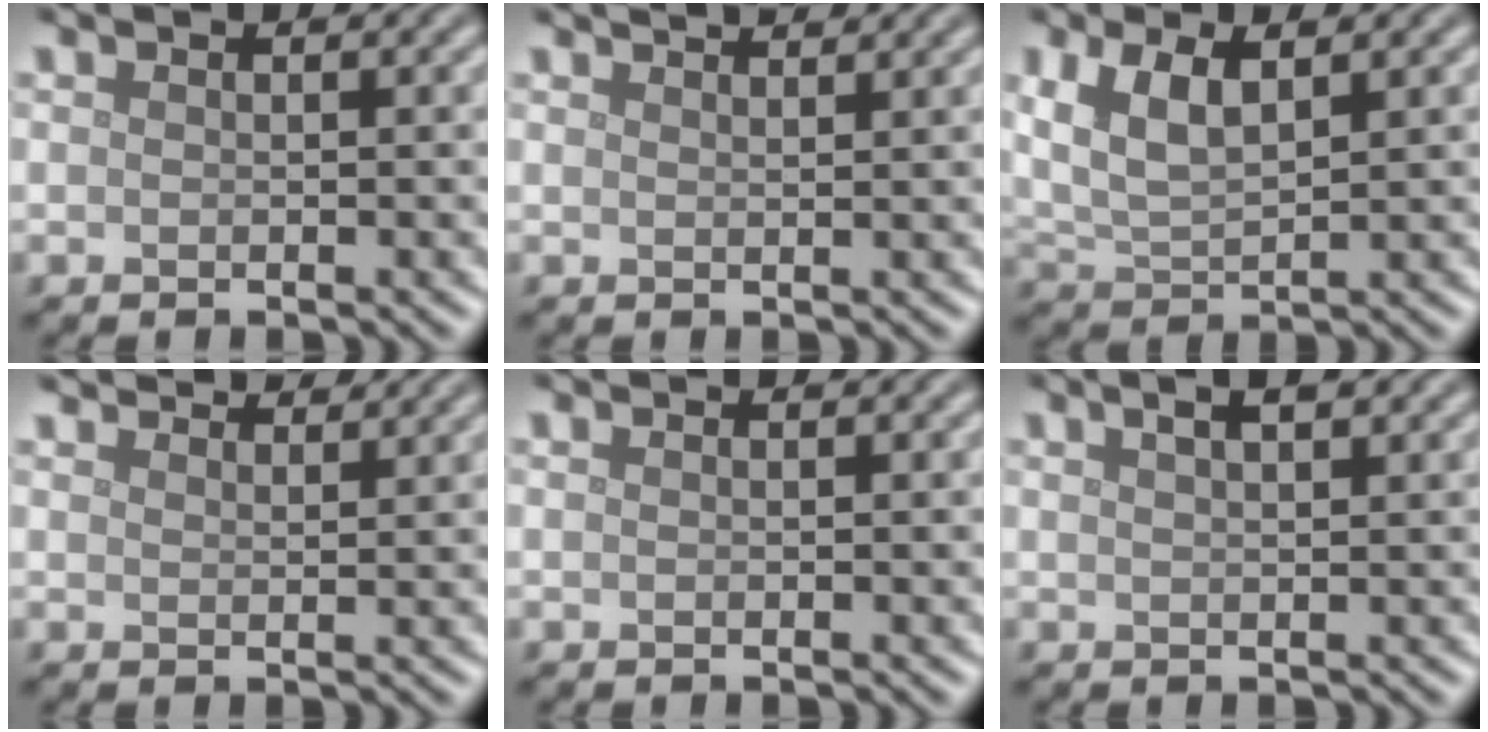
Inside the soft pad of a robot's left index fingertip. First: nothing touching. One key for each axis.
{"total": 3.1, "fx": 2.7, "fy": 0.9, "fz": 1.3, "tx": 0.001, "ty": 0.012, "tz": 0.013}
{"total": 4.8, "fx": 2.0, "fy": 2.2, "fz": 3.7, "tx": -0.087, "ty": 0.002, "tz": 0.038}
{"total": 4.8, "fx": 4.6, "fy": 0.6, "fz": 1.3, "tx": -0.024, "ty": 0.001, "tz": 0.060}
{"total": 0.0}
{"total": 3.3, "fx": 2.0, "fy": 1.3, "fz": 2.3, "tx": -0.012, "ty": 0.010, "tz": 0.008}